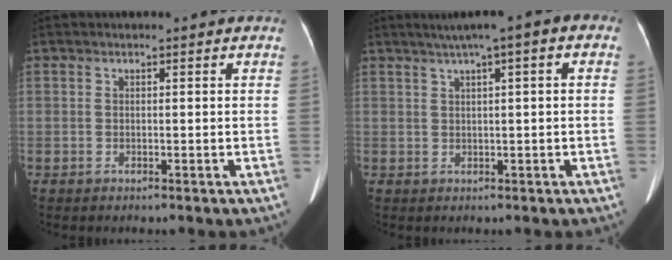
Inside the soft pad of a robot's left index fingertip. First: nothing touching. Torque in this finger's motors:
{"motor_torque": [-0.11, -0.03, -0.58, -0.21]}